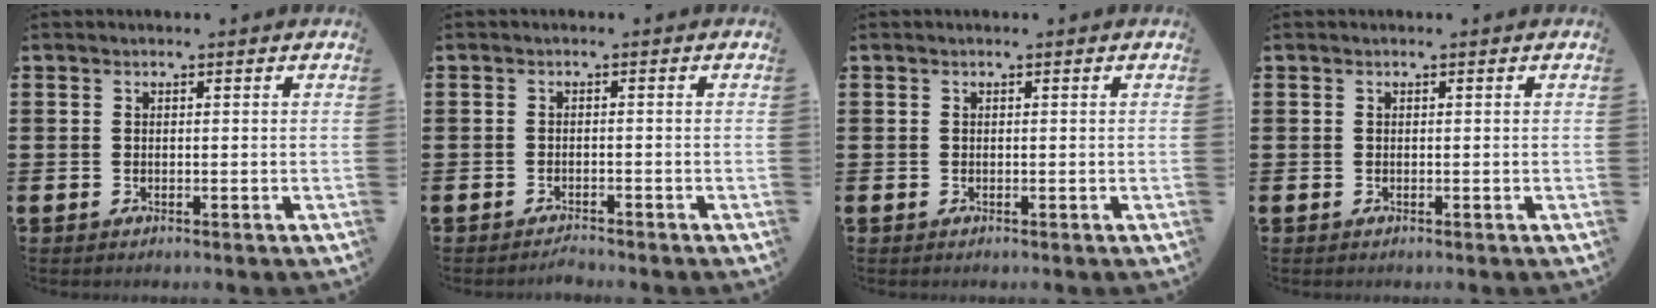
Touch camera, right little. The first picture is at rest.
{"total": 1.2, "force": [-1.2, 0.0, 0.1], "torque": [-0.005, 0.001, -0.024]}
{"total": 0.0}
{"total": 0.0}